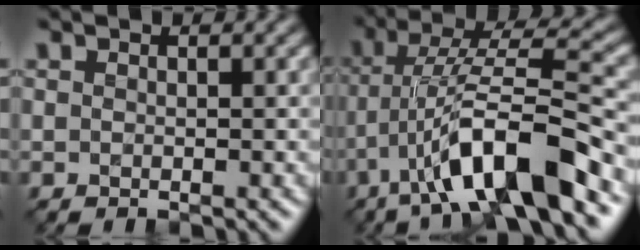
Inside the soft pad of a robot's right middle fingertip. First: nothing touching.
{"total": 10.1, "force": [-4.9, 2.2, 8.6], "torque": [-0.145, 0.019, -0.087]}